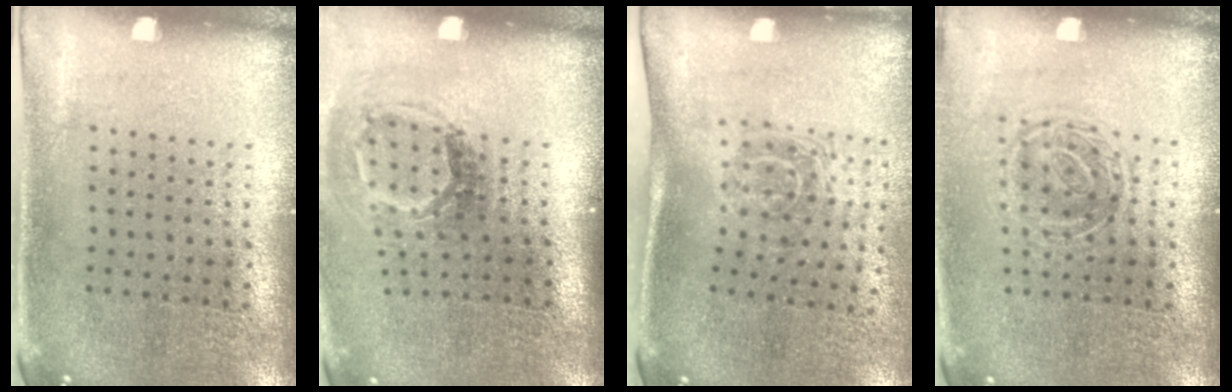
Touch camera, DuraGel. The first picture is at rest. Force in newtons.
{"total": 1.8, "press": 1.2, "slide": 1.4}
{"total": 1.7, "press": 1.2, "slide": 1.2}
{"total": 1.2, "press": 1.0, "slide": 0.7}